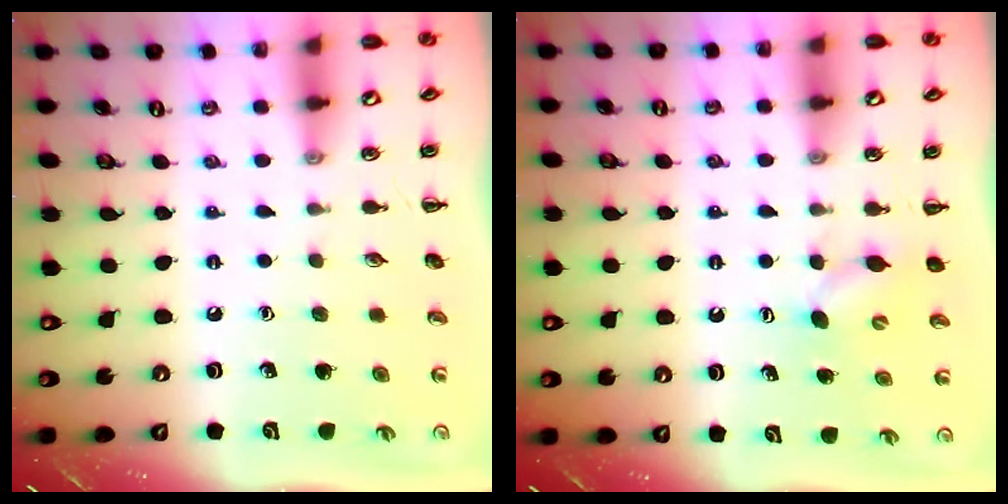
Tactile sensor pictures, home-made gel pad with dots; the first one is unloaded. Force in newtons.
{"total": 4.0, "press": 3.9, "slide": 0.9}